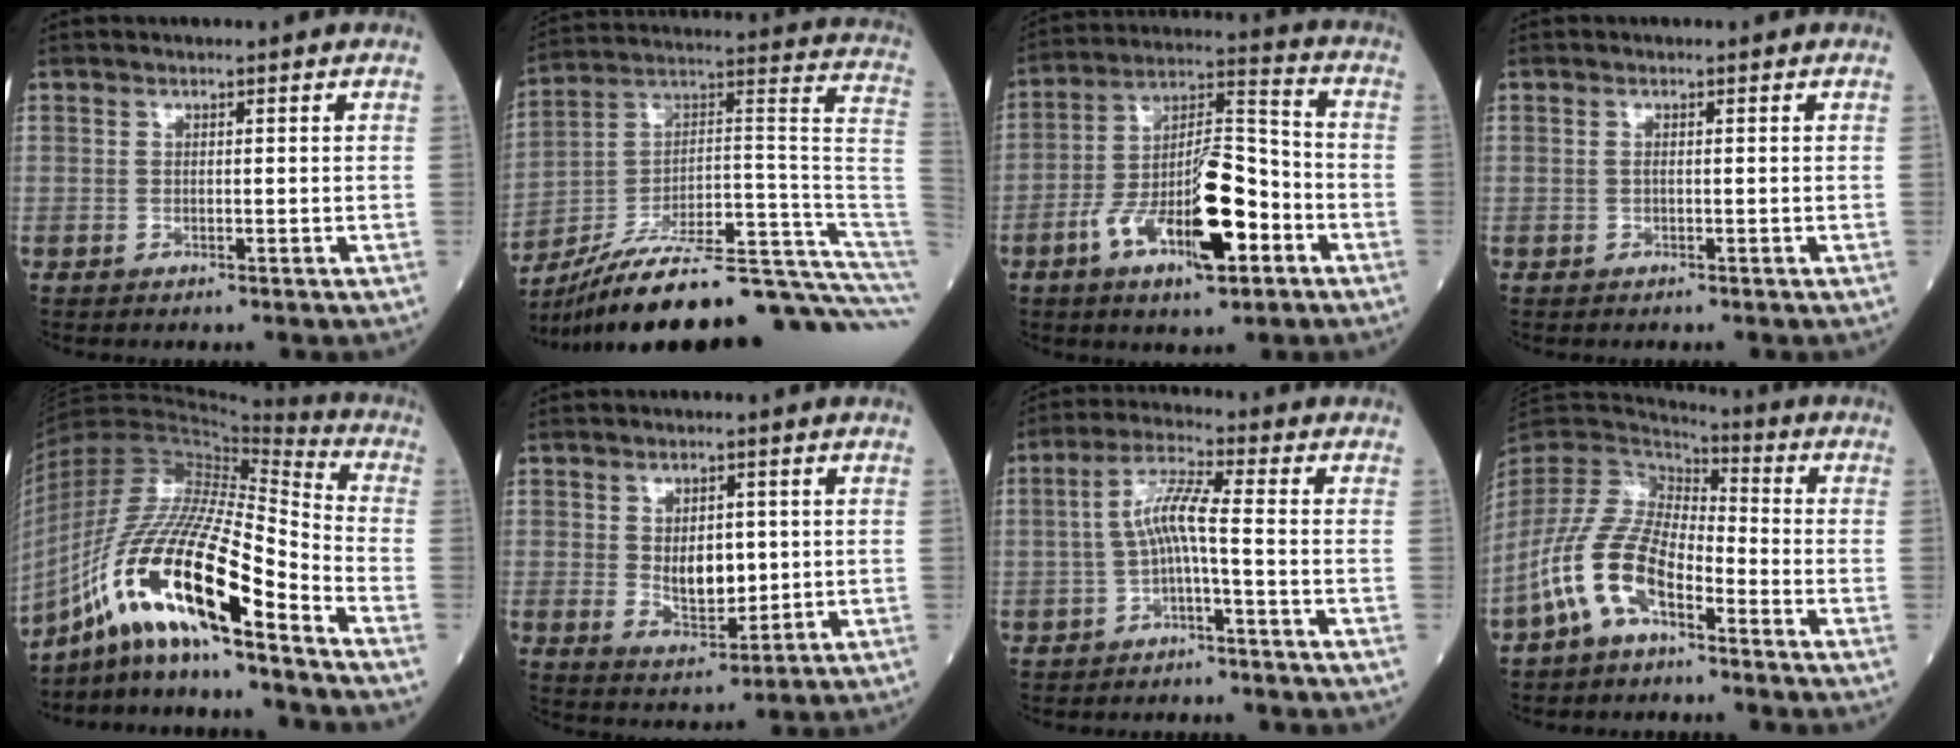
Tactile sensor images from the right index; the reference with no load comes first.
{"total": 32.1, "force": [-26.1, 1.8, 18.7], "torque": [-0.171, 0.018, -0.384]}
{"total": 16.2, "force": [-6.3, 4.6, 14.2], "torque": [-0.260, 0.008, -0.102]}
{"total": 0.5, "force": [0.1, 0.2, 0.5], "torque": [-0.015, -0.001, 0.000]}
{"total": 21.1, "force": [-12.8, 2.6, 16.6], "torque": [-0.358, -0.021, -0.236]}
{"total": 6.3, "force": [0.4, 3.3, 5.4], "torque": [-0.089, -0.006, 0.018]}
{"total": 5.7, "force": [-1.1, 0.2, 5.6], "torque": [-0.110, 0.022, -0.022]}
{"total": 11.4, "force": [-6.0, 4.7, 8.4], "torque": [-0.188, 0.010, -0.120]}